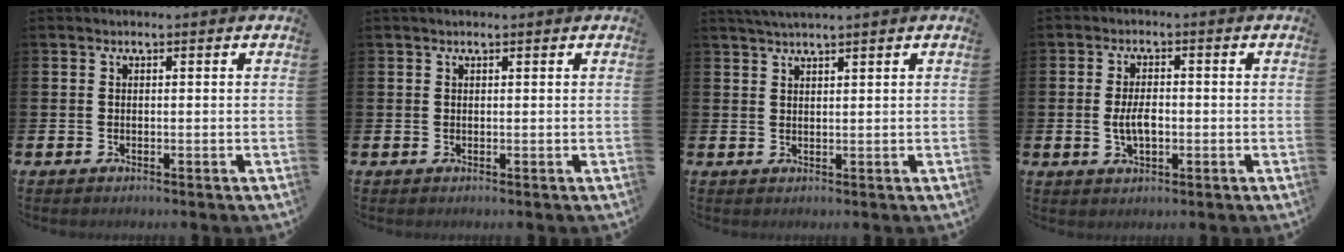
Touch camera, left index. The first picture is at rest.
{"total": 0.6, "force": [0.5, 0.1, 0.2], "torque": [-0.003, 0.001, 0.009]}
{"total": 2.0, "force": [1.9, -0.3, 0.5], "torque": [-0.016, -0.001, 0.037]}
{"total": 3.8, "force": [-0.3, 2.0, 3.3], "torque": [-0.053, 0.001, -0.008]}